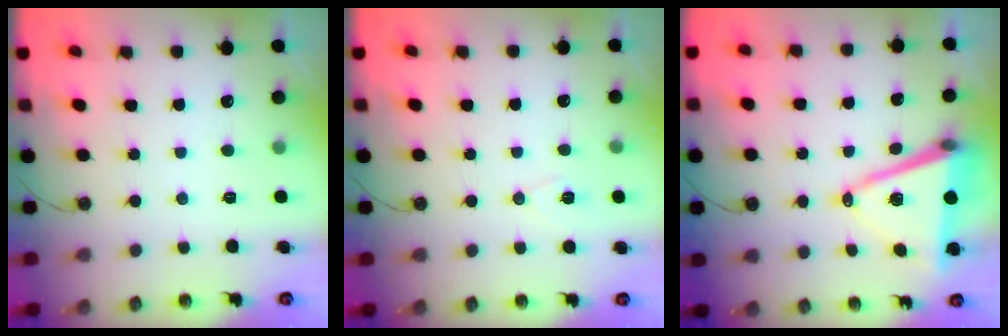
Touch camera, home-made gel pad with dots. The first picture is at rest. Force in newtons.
{"total": 6.6, "press": 4.8, "slide": 4.5}
{"total": 13.0, "press": 12.4, "slide": 4.1}